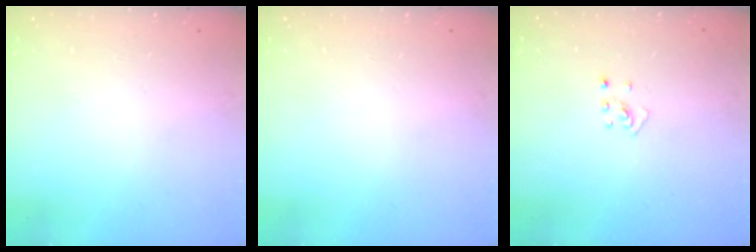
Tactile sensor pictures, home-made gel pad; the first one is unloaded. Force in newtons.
{"total": 0.0}
{"total": 2.7, "press": 2.6, "slide": 0.6}